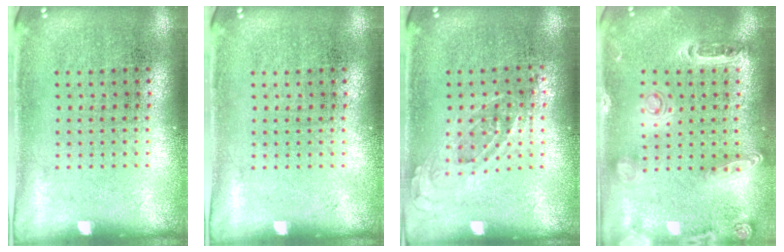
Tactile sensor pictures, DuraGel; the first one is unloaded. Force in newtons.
{"total": 0.0}
{"total": 0.8, "press": 0.7, "slide": 0.4}
{"total": 1.4, "press": 1.4, "slide": 0.3}